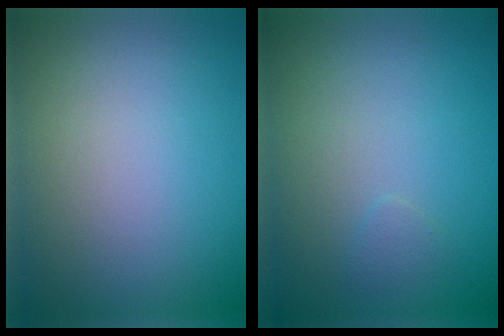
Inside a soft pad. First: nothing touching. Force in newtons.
{"total": 0.6, "press": 0.6, "slide": 0.1}